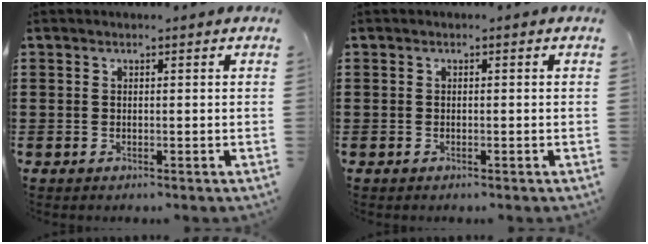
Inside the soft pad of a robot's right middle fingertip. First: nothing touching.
{"total": 0.0}